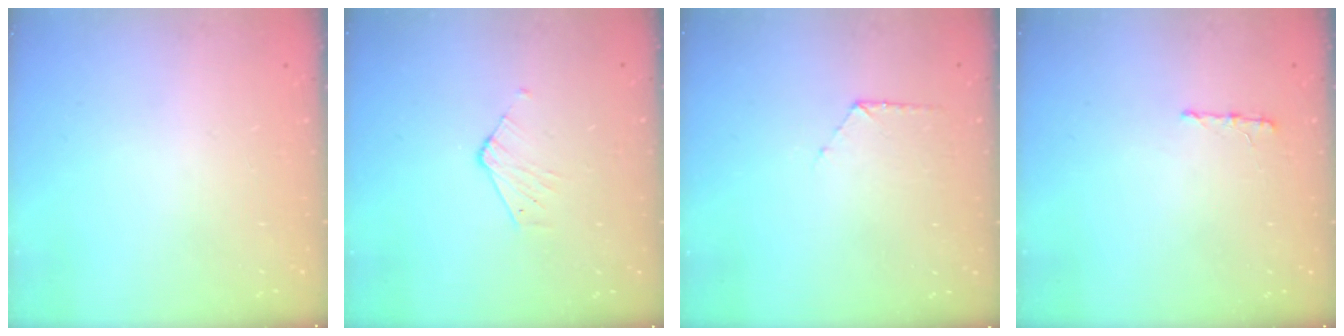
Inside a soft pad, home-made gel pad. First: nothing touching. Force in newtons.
{"total": 3.7, "press": 3.7, "slide": 0.3}
{"total": 5.0, "press": 5.0, "slide": 0.5}
{"total": 5.1, "press": 5.1, "slide": 0.4}